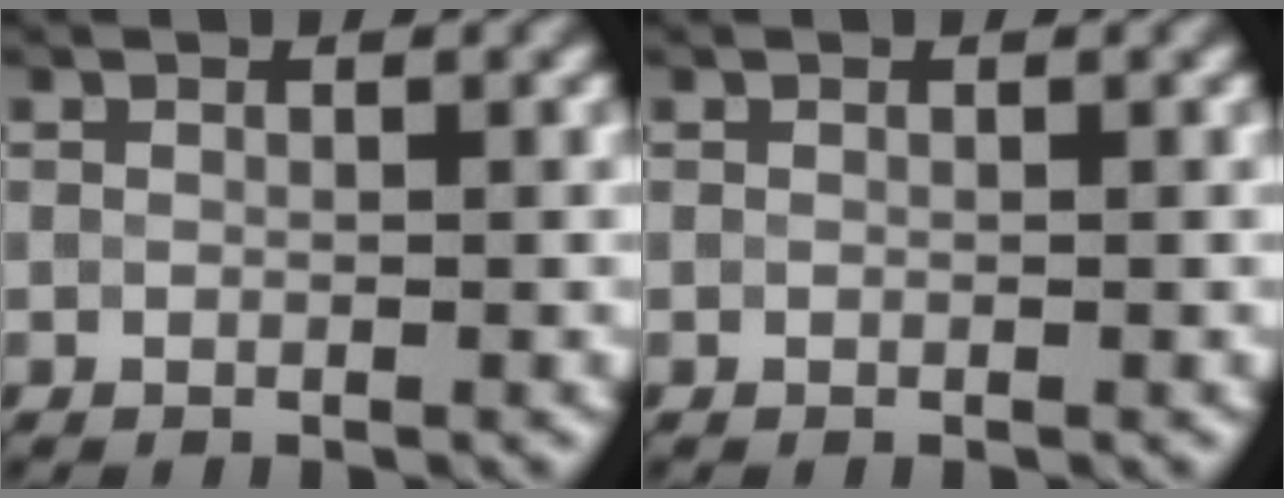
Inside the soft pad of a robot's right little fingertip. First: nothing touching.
{"total": 0.0}